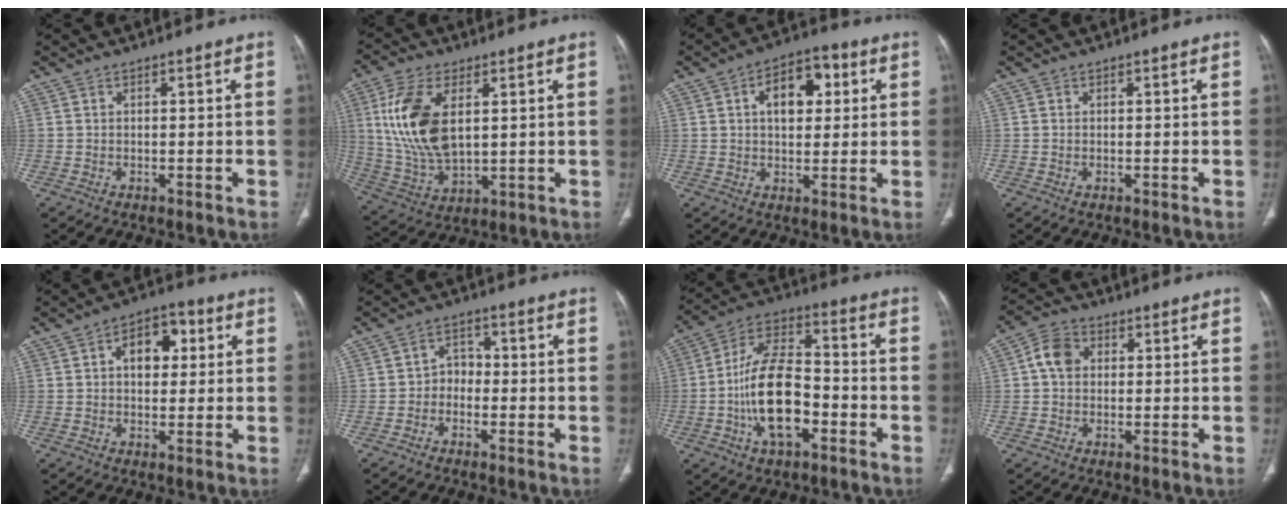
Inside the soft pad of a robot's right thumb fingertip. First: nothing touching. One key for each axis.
{"total": 15.7, "fx": 3.8, "fy": 8.4, "fz": 12.7, "tx": -0.262, "ty": -0.013, "tz": 0.082}
{"total": 10.2, "fx": 2.9, "fy": 6.2, "fz": 7.6, "tx": -0.084, "ty": 0.012, "tz": 0.039}
{"total": 0.0}
{"total": 8.6, "fx": 2.1, "fy": 5.6, "fz": 6.2, "tx": -0.062, "ty": 0.013, "tz": 0.026}
{"total": 3.4, "fx": -1.2, "fy": 2.8, "fz": 1.6, "tx": -0.003, "ty": 0.020, "tz": -0.031}
{"total": 16.3, "fx": -4.6, "fy": 8.3, "fz": 13.3, "tx": -0.238, "ty": 0.036, "tz": -0.082}
{"total": 5.5, "fx": 0.8, "fy": 4.4, "fz": 3.3, "tx": -0.053, "ty": 0.011, "tz": 0.008}